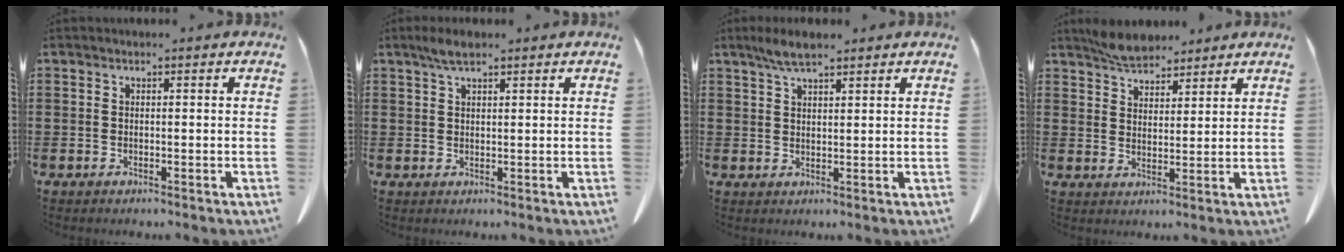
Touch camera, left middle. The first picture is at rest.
{"total": 2.5, "force": [1.6, 0.8, 1.7], "torque": [-0.038, 0.005, 0.029]}
{"total": 4.0, "force": [2.8, 1.2, 2.6], "torque": [-0.057, 0.005, 0.053]}
{"total": 4.9, "force": [4.6, 1.5, 1.1], "torque": [-0.035, -0.006, 0.088]}